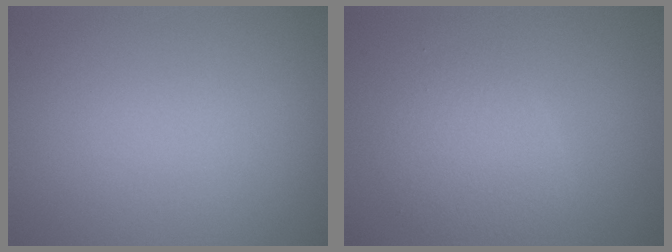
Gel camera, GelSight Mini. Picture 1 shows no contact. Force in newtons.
{"total": 3.0, "press": 3.0, "slide": 0.1}